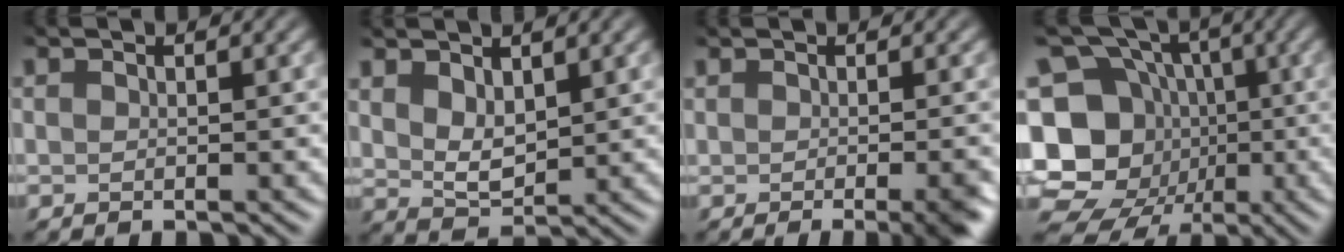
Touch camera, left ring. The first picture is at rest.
{"total": 3.2, "force": [1.1, 1.9, 2.3], "torque": [-0.052, -0.011, 0.022]}
{"total": 3.5, "force": [-0.5, 1.2, 3.2], "torque": [-0.024, 0.001, -0.005]}
{"total": 15.6, "force": [-3.2, 14.0, 6.1], "torque": [-0.125, 0.027, -0.073]}